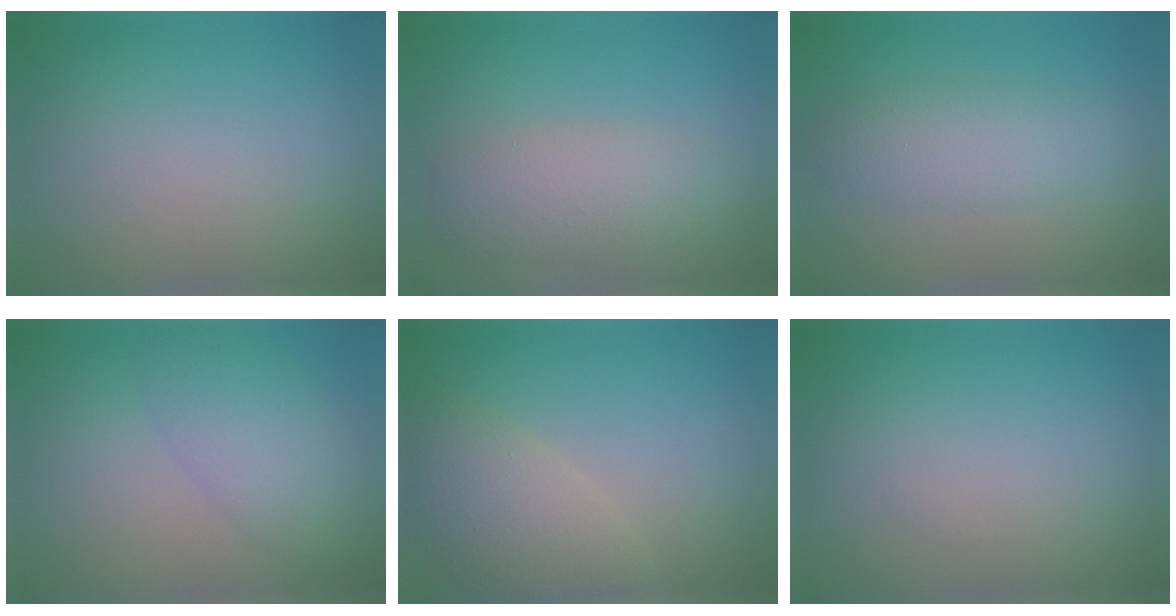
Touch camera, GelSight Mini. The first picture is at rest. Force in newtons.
{"total": 4.2, "press": 4.2, "slide": 0.1}
{"total": 3.4, "press": 3.4, "slide": 0.2}
{"total": 4.6, "press": 4.5, "slide": 0.1}
{"total": 5.5, "press": 5.5, "slide": 0.5}
{"total": 0.0}